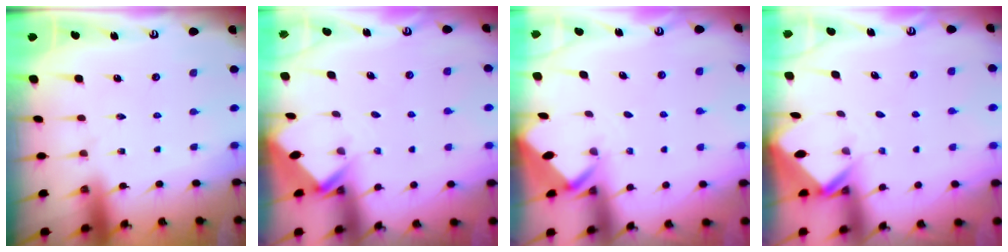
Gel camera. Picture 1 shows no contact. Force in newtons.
{"total": 2.6, "press": 2.6, "slide": 0.2}
{"total": 2.1, "press": 2.1, "slide": 0.0}
{"total": 2.6, "press": 2.6, "slide": 0.2}